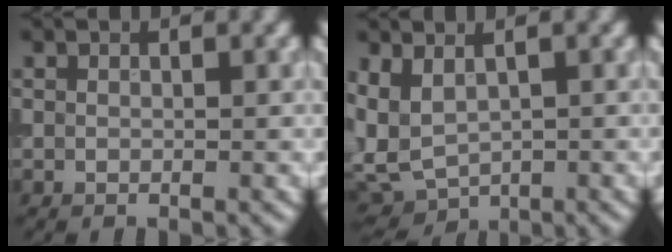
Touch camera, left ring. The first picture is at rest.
{"total": 3.5, "force": [0.1, 2.4, 2.6], "torque": [-0.062, -0.005, 0.004]}